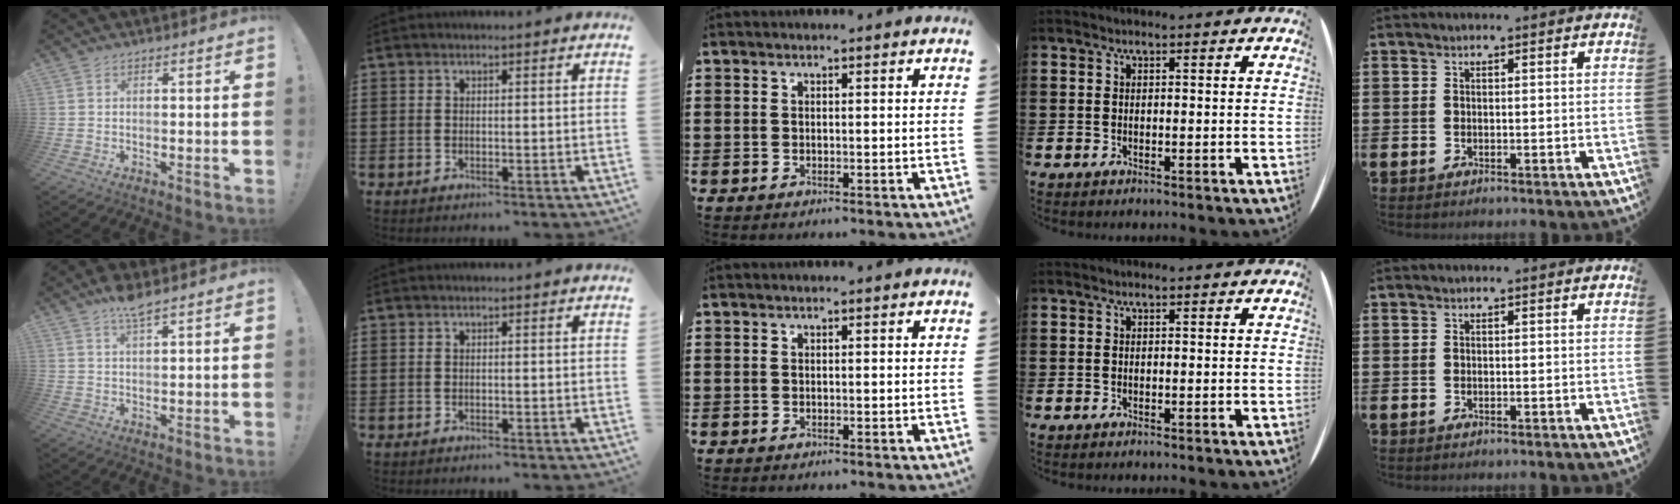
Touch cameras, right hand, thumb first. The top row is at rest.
{"thumb": {"total": 5.1, "force": [3.9, 0.9, 3.1], "torque": [-0.054, -0.019, 0.066]}}